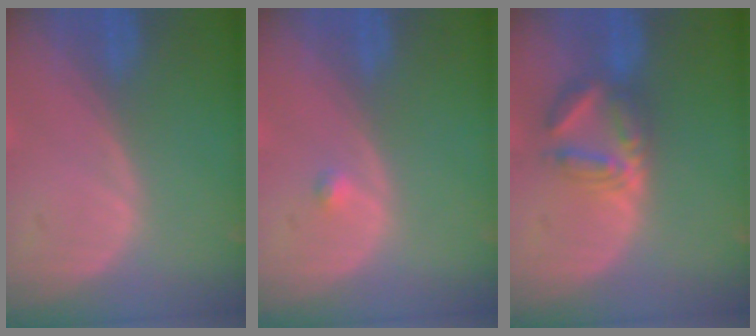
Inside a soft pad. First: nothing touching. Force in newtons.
{"total": 0.8, "press": 0.8, "slide": 0.2}
{"total": 5.8, "press": 5.6, "slide": 1.2}